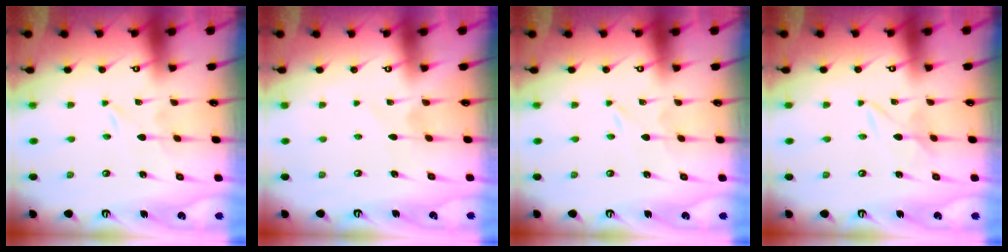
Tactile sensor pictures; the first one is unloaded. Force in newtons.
{"total": 1.8, "press": 1.8, "slide": 0.2}
{"total": 0.0}
{"total": 3.0, "press": 3.0, "slide": 0.1}